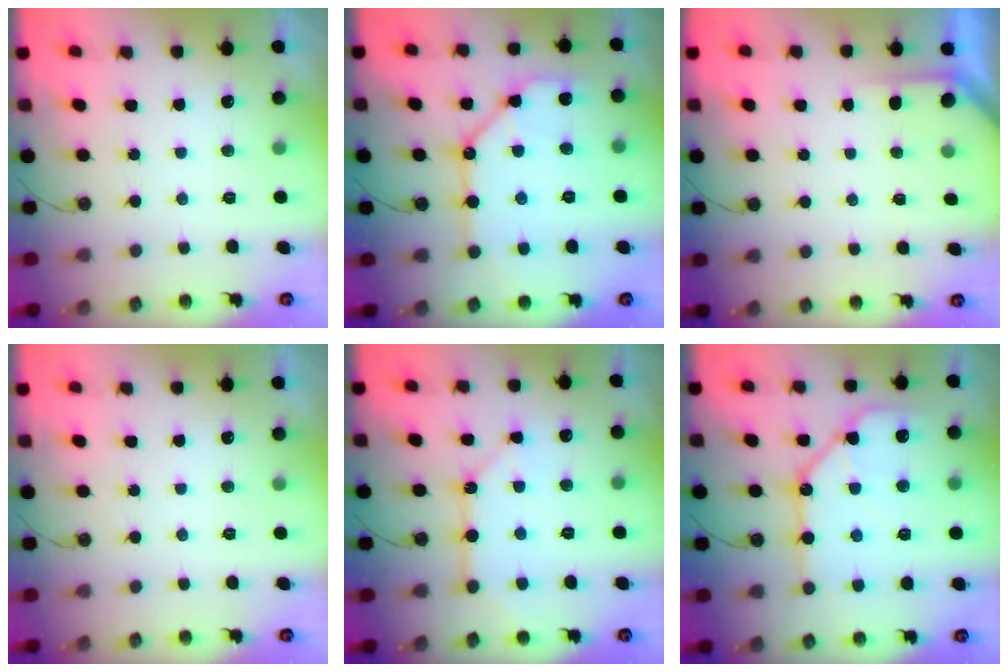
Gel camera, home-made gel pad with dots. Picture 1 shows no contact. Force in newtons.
{"total": 14.0, "press": 13.9, "slide": 1.0}
{"total": 1.7, "press": 1.7, "slide": 0.3}
{"total": 0.0}
{"total": 11.3, "press": 11.2, "slide": 1.1}
{"total": 15.0, "press": 14.9, "slide": 1.7}